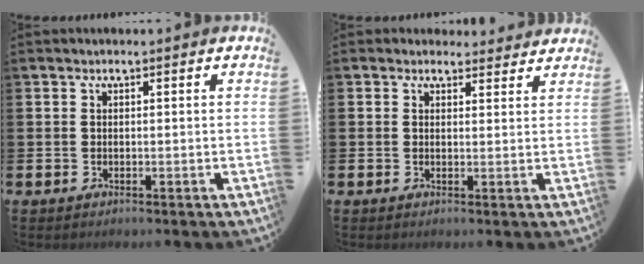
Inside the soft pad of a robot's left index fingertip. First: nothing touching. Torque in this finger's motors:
{"motor_torque": [0.94, -1.20, 0.38, 0.03]}